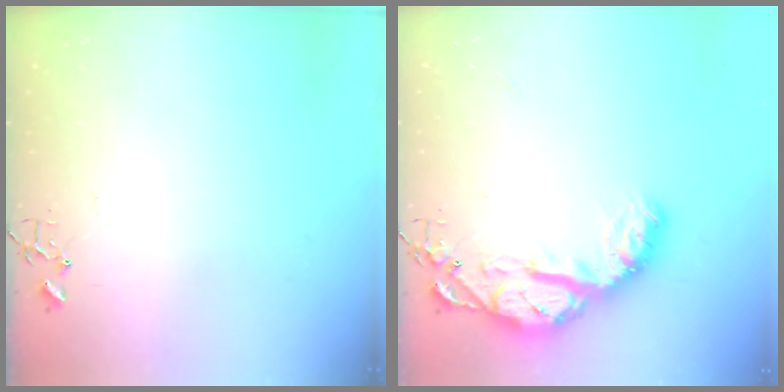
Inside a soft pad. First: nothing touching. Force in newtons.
{"total": 14.9, "press": 14.8, "slide": 1.5}